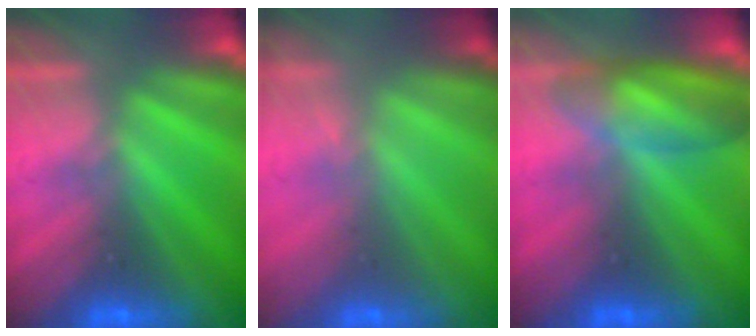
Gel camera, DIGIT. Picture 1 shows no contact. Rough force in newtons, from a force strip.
{"total": 1.5}
{"total": 4.8}